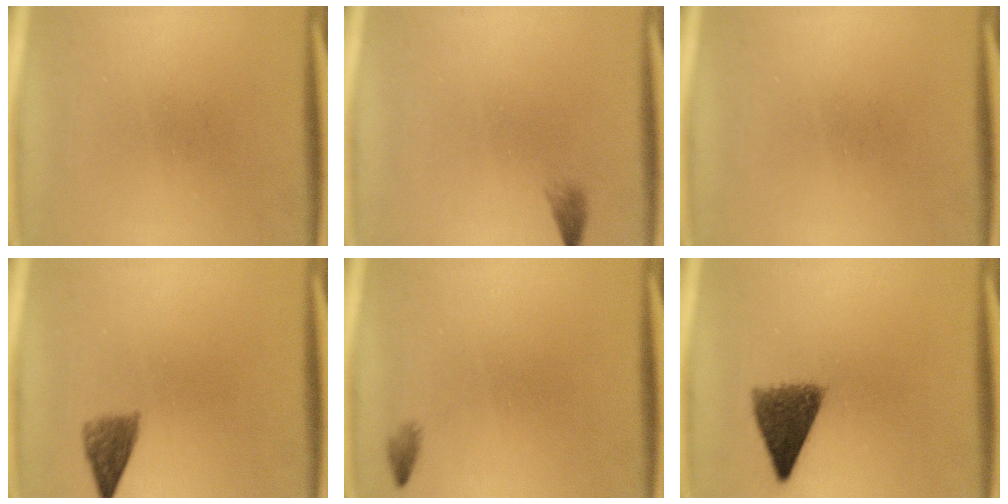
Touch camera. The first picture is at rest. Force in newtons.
{"total": 1.0}
{"total": 0.0}
{"total": 3.1}
{"total": 0.8}
{"total": 6.8}